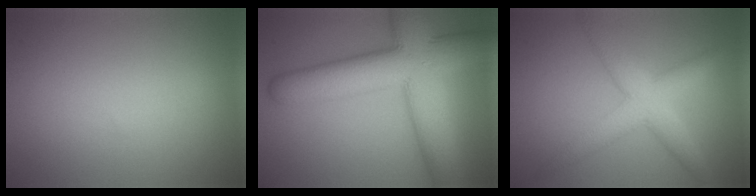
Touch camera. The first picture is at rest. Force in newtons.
{"total": 10.9, "press": 10.9, "slide": 0.6}
{"total": 4.6, "press": 4.6, "slide": 0.2}